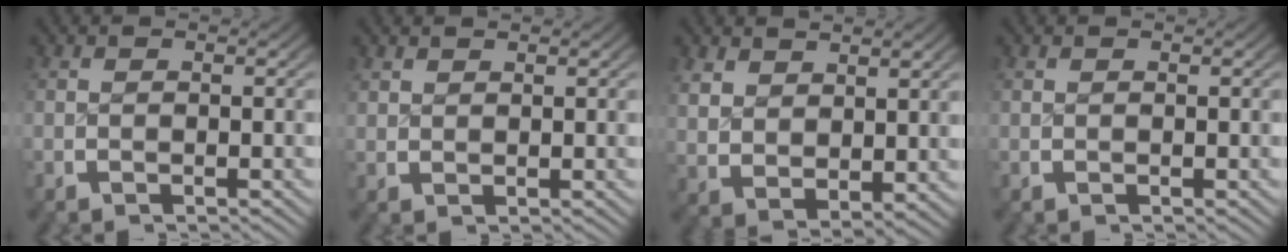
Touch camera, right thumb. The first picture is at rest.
{"total": 1.3, "force": [1.3, 0.2, 0.0], "torque": [0.006, 0.003, 0.030]}
{"total": 3.9, "force": [1.8, 2.6, 2.4], "torque": [-0.048, -0.015, 0.048]}
{"total": 0.0}